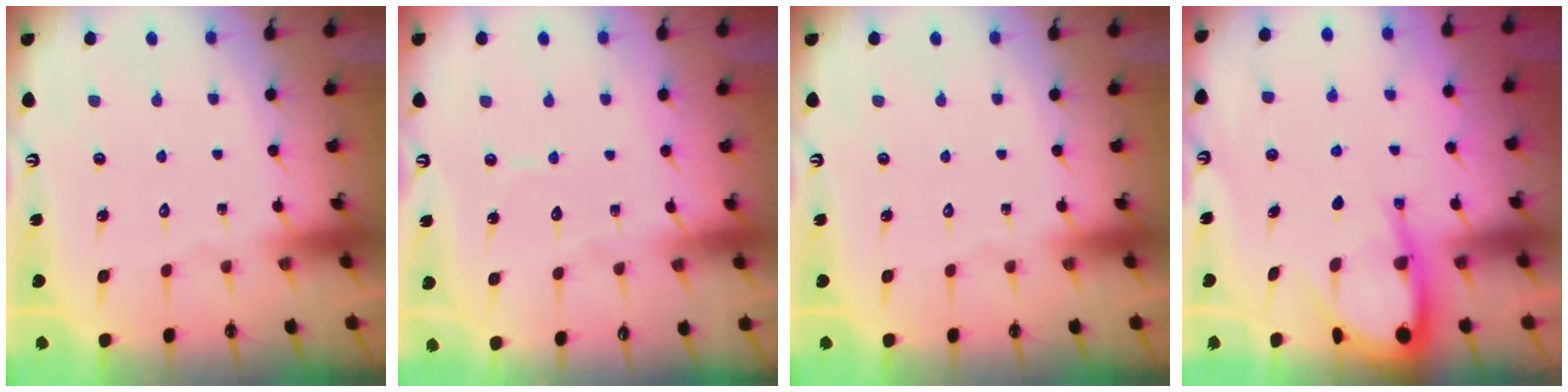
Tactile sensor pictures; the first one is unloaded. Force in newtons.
{"total": 3.6, "press": 3.6, "slide": 0.2}
{"total": 0.0}
{"total": 7.8, "press": 7.7, "slide": 0.8}